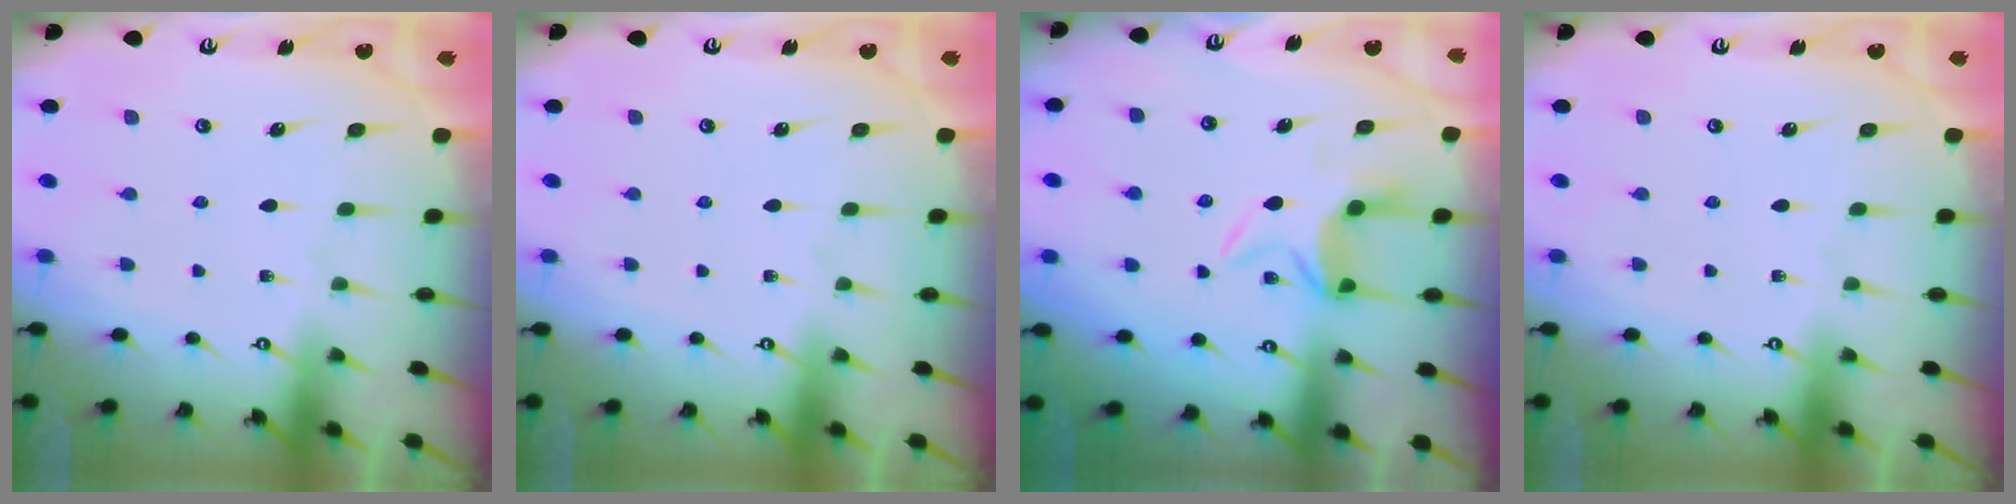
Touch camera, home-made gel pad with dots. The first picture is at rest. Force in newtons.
{"total": 0.0}
{"total": 6.1, "press": 5.9, "slide": 1.6}
{"total": 0.0}